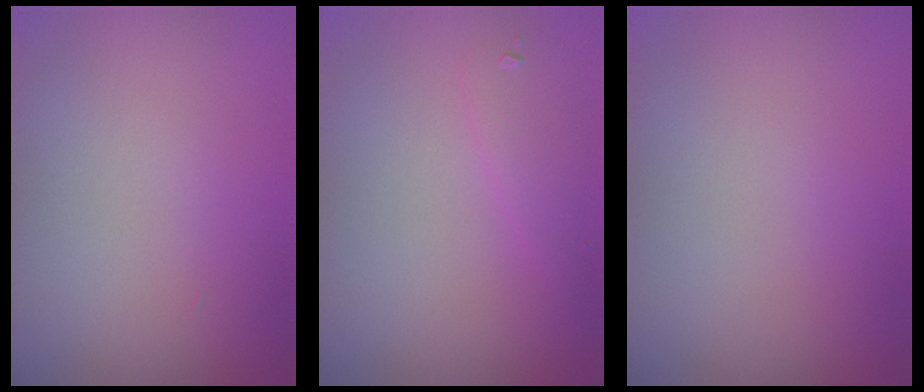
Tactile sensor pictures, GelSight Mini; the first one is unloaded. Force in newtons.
{"total": 1.4, "press": 1.4, "slide": 0.0}
{"total": 0.0}